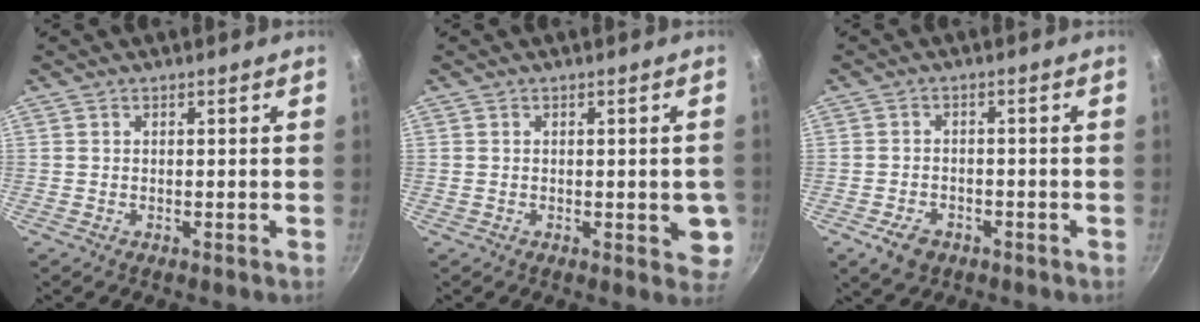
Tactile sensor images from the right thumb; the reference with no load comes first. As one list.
[{"total": 5.0, "force": [-0.5, 2.3, 4.4], "torque": [-0.032, -0.004, -0.006]}, {"total": 4.7, "force": [-2.6, 3.2, 2.3], "torque": [-0.037, 0.018, -0.037]}]